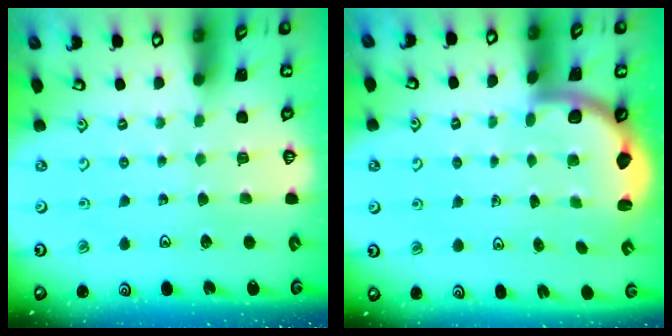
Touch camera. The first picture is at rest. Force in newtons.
{"total": 2.6, "press": 2.5, "slide": 0.7}